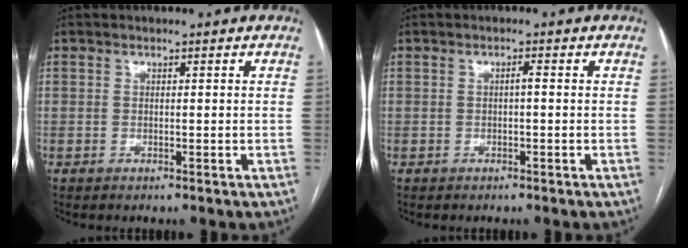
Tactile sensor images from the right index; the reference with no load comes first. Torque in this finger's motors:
{"motor_torque": [0.29, 0.16, 0.03, 0.03]}